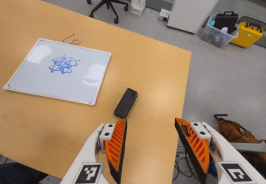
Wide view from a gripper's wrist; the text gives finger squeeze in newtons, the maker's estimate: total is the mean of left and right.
{"total": 0.0}